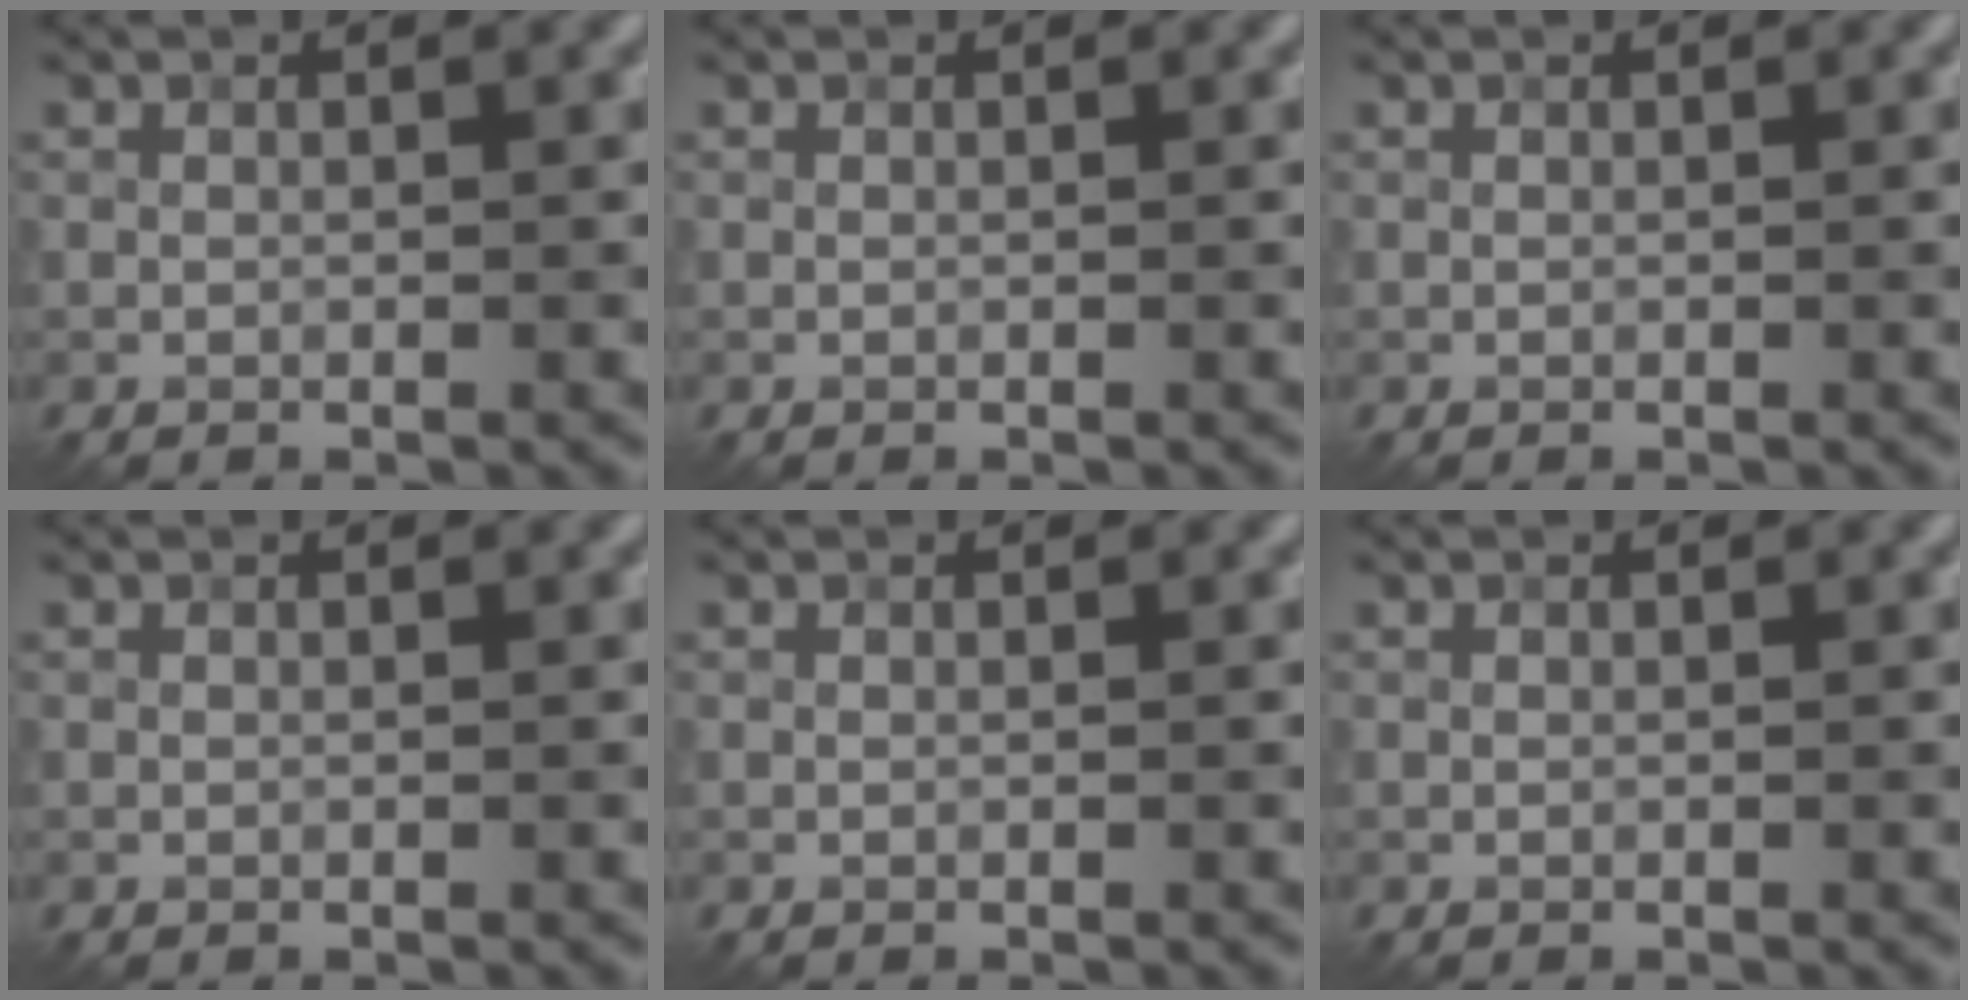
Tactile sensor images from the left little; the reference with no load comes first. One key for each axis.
{"total": 0.0}
{"total": 0.0}
{"total": 0.0}
{"total": 0.0}
{"total": 0.0}